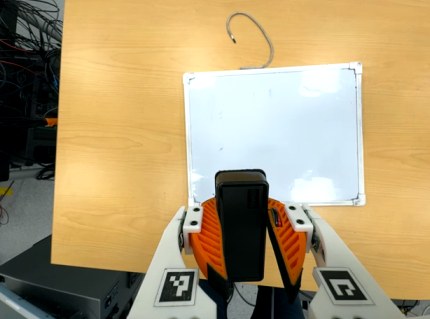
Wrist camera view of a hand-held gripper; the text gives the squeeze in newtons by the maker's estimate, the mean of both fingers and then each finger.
{"total": 11.0, "left": 10.5, "right": 11.6}